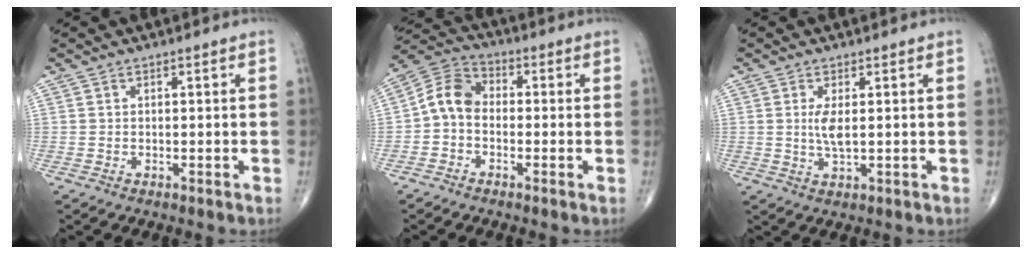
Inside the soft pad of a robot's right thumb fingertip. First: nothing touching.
{"total": 7.1, "force": [-1.2, 5.3, 4.6], "torque": [-0.073, 0.029, -0.042]}
{"total": 3.5, "force": [0.5, 1.0, 3.4], "torque": [-0.072, -0.010, 0.014]}